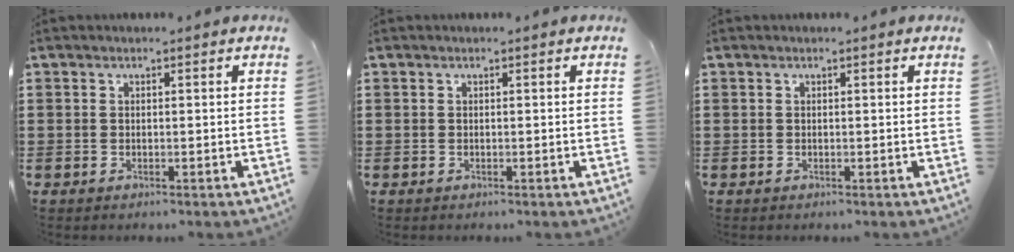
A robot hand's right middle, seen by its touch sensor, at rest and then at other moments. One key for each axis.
{"total": 0.0}
{"total": 0.0}